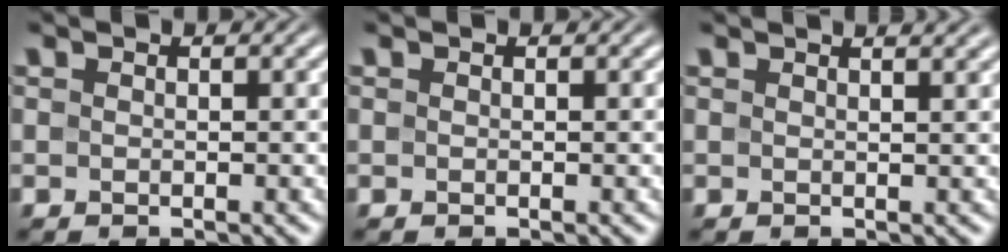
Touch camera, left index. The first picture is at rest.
{"total": 0.0}
{"total": 2.9, "force": [2.1, 1.1, 1.5], "torque": [0.003, 0.014, -0.001]}